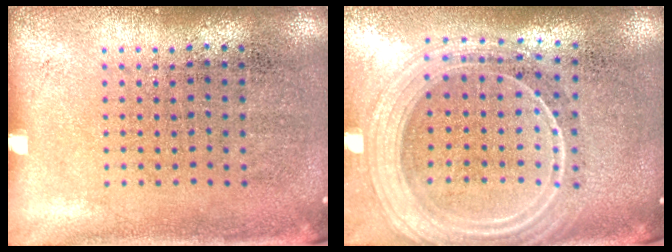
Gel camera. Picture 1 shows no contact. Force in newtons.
{"total": 2.4, "press": 2.1, "slide": 1.2}